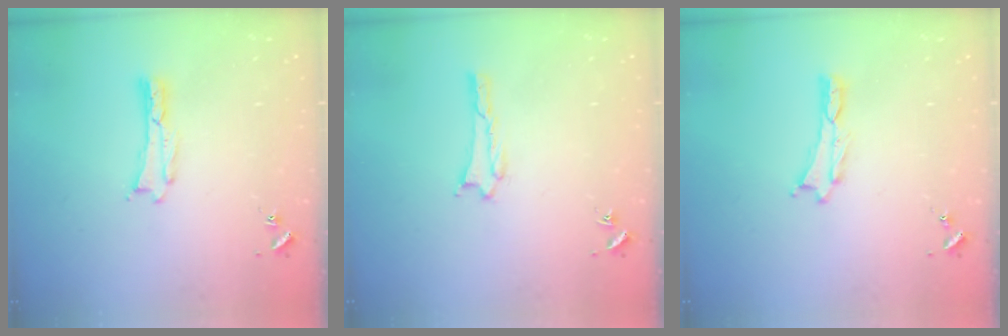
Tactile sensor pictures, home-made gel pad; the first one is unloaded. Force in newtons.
{"total": 0.9, "press": 0.8, "slide": 0.1}
{"total": 0.0}